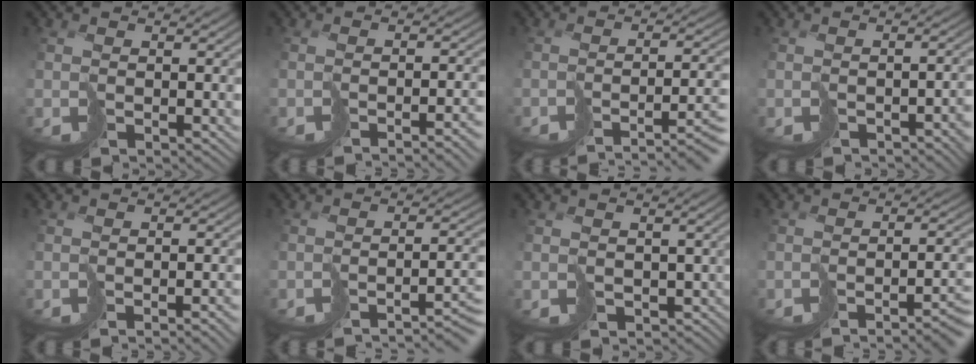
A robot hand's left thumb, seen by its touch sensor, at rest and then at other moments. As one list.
[{"total": 4.4, "force": [-3.8, 0.1, 2.2], "torque": [-0.020, -0.006, -0.056]}, {"total": 7.8, "force": [-5.6, 1.2, 5.2], "torque": [-0.058, -0.009, -0.074]}, {"total": 4.5, "force": [-3.1, 1.8, 2.8], "torque": [-0.030, -0.011, -0.044]}, {"total": 3.2, "force": [-2.8, 0.3, 1.4], "torque": [-0.009, -0.001, -0.043]}, {"total": 6.2, "force": [-4.9, 0.6, 3.7], "torque": [-0.037, -0.008, -0.074]}, {"total": 4.7, "force": [-1.1, 4.0, 2.2], "torque": [-0.037, -0.023, -0.006]}, {"total": 6.0, "force": [-4.9, 0.4, 3.4], "torque": [-0.033, -0.008, -0.069]}]